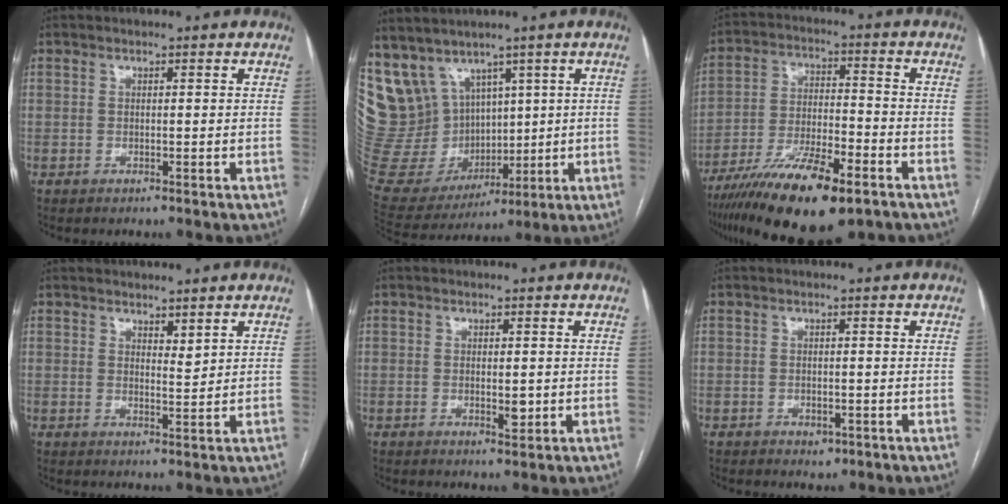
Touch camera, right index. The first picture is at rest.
{"total": 18.0, "force": [8.2, 14.7, 6.5], "torque": [-0.175, 0.071, 0.202]}
{"total": 17.2, "force": [-11.0, 4.0, 12.6], "torque": [-0.223, -0.030, -0.193]}
{"total": 1.9, "force": [1.6, 0.5, 0.9], "torque": [-0.018, -0.010, 0.031]}
{"total": 2.3, "force": [-0.3, 0.8, 2.1], "torque": [-0.034, -0.002, 0.000]}
{"total": 1.9, "force": [-1.0, 1.2, 1.0], "torque": [-0.013, 0.002, -0.006]}